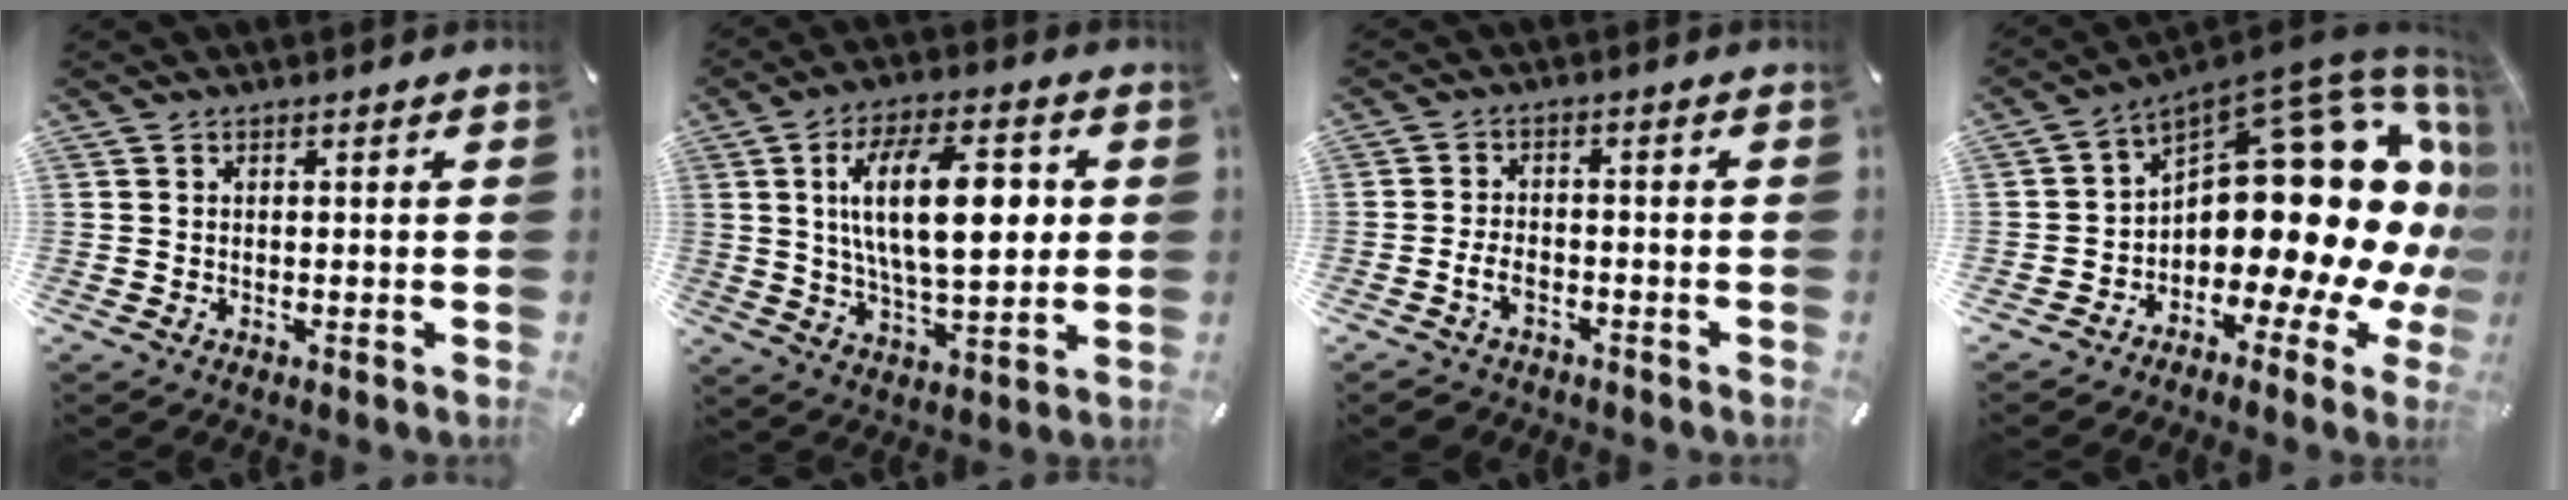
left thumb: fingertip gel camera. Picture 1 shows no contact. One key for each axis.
{"total": 18.8, "fx": 3.4, "fy": 8.9, "fz": 16.2, "tx": -0.275, "ty": -0.001, "tz": 0.047}
{"total": 4.4, "fx": -2.1, "fy": 2.9, "fz": 2.6, "tx": -0.057, "ty": 0.008, "tz": -0.041}
{"total": 20.9, "fx": 4.8, "fy": 11.6, "fz": 16.6, "tx": -0.235, "ty": -0.062, "tz": 0.092}